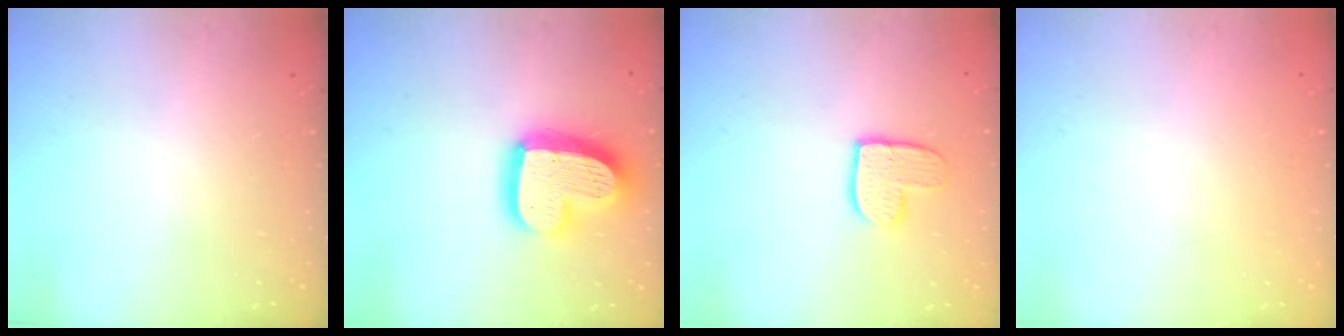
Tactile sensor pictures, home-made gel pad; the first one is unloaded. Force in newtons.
{"total": 19.5, "press": 19.4, "slide": 1.7}
{"total": 10.3, "press": 10.2, "slide": 0.9}
{"total": 0.0}